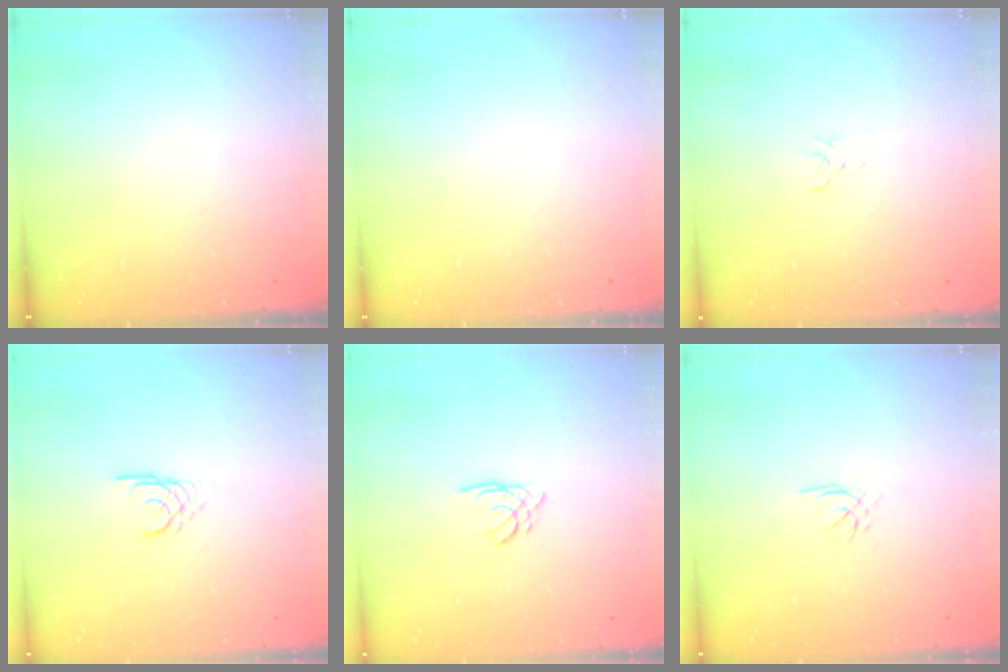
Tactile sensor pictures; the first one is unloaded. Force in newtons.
{"total": 0.0}
{"total": 1.7, "press": 1.7, "slide": 0.2}
{"total": 2.9, "press": 2.9, "slide": 0.3}
{"total": 2.2, "press": 2.2, "slide": 0.0}
{"total": 2.0, "press": 1.9, "slide": 0.5}